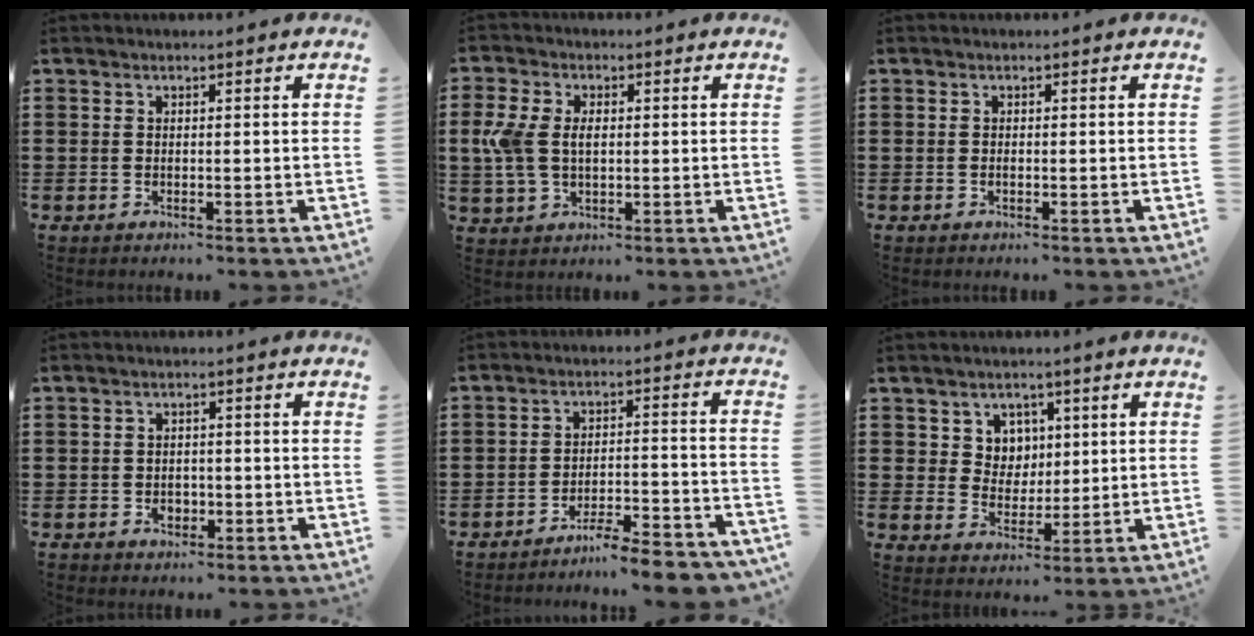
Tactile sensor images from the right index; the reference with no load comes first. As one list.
[{"total": 5.5, "force": [0.4, 3.6, 4.1], "torque": [-0.117, 0.002, -0.003]}, {"total": 0.0}, {"total": 1.8, "force": [-0.7, 1.5, 0.6], "torque": [-0.016, 0.002, -0.017]}, {"total": 6.0, "force": [-5.6, -0.2, 1.9], "torque": [-0.030, -0.002, -0.107]}, {"total": 4.7, "force": [2.2, 4.1, 0.6], "torque": [-0.028, 0.006, 0.039]}]